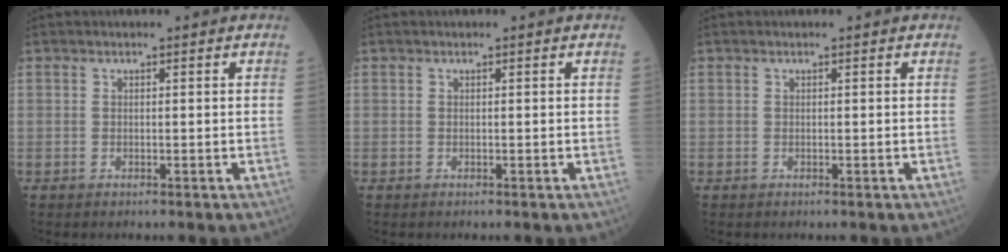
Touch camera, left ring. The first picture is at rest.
{"total": 0.0}
{"total": 0.0}